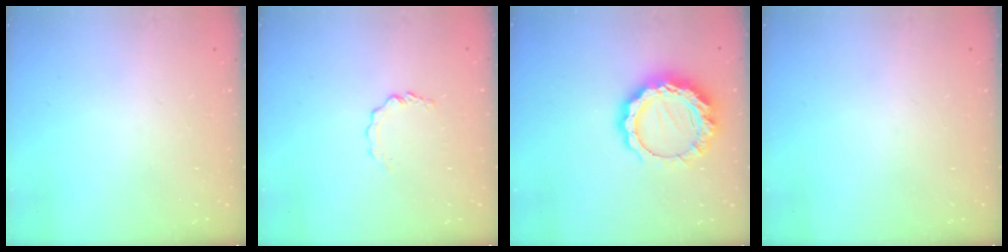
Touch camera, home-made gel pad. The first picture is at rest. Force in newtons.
{"total": 2.9, "press": 2.9, "slide": 0.3}
{"total": 15.0, "press": 14.9, "slide": 1.2}
{"total": 0.0}